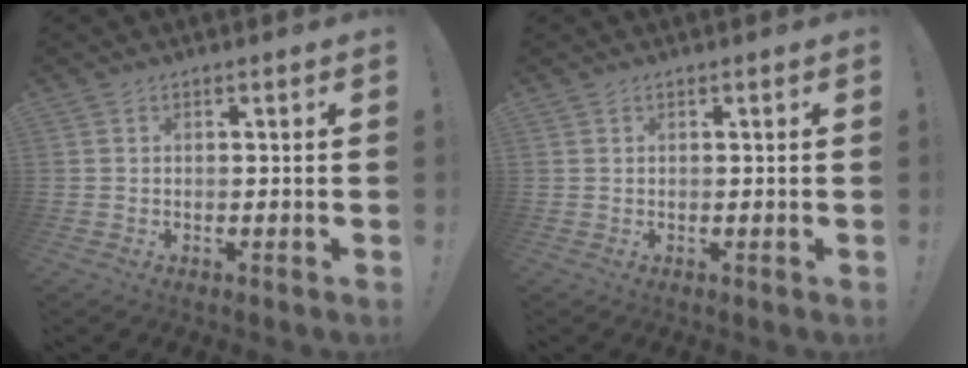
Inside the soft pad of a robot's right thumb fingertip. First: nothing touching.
{"total": 0.0}